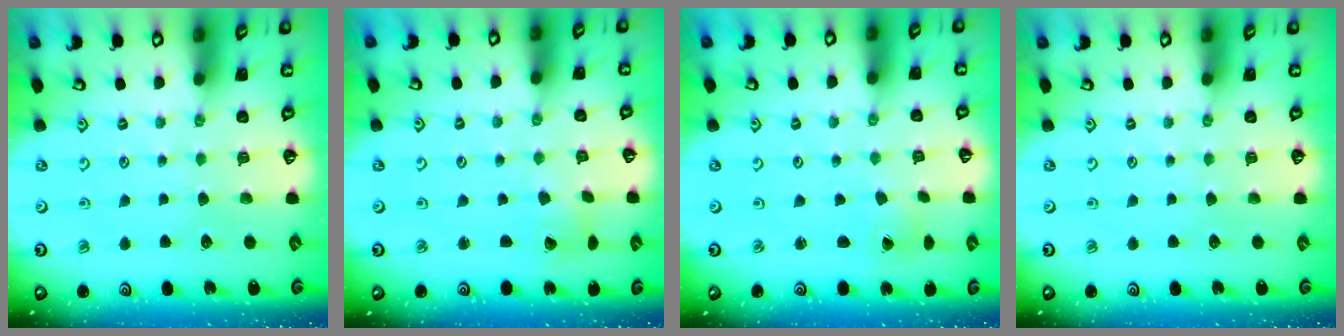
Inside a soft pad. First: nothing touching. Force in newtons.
{"total": 2.5, "press": 2.5, "slide": 0.4}
{"total": 1.0, "press": 1.0, "slide": 0.0}
{"total": 0.0}